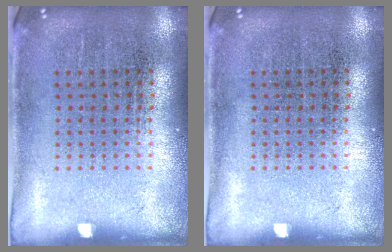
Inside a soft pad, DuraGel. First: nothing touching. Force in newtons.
{"total": 0.0}